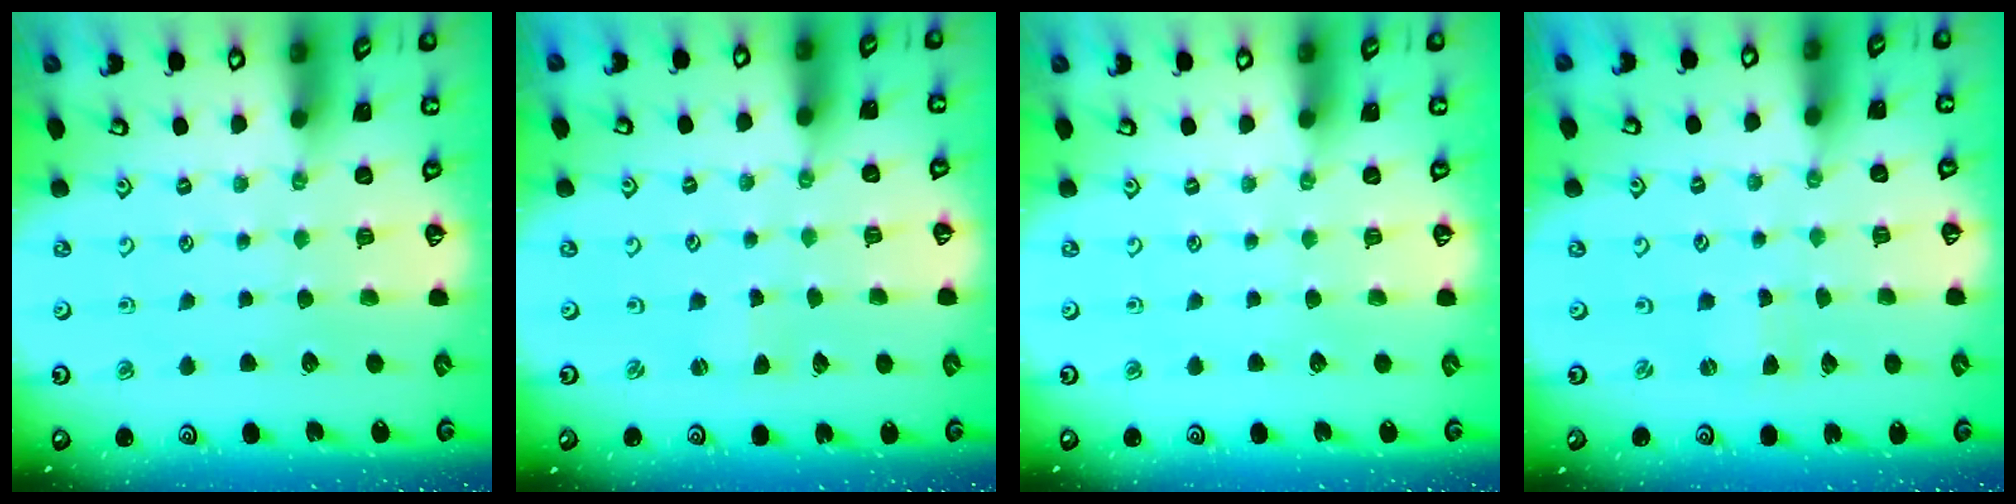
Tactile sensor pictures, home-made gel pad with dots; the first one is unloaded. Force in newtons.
{"total": 0.8, "press": 0.8, "slide": 0.1}
{"total": 0.0}
{"total": 0.0}